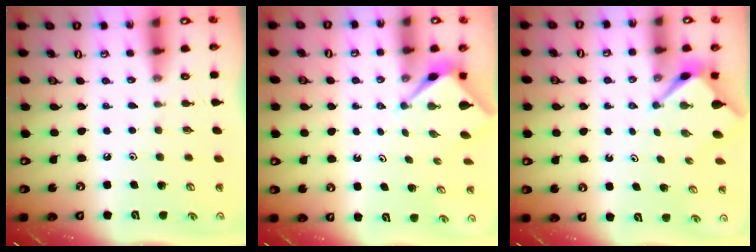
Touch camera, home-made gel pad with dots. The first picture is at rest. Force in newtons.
{"total": 2.7, "press": 2.7, "slide": 0.1}
{"total": 2.9, "press": 2.9, "slide": 0.2}